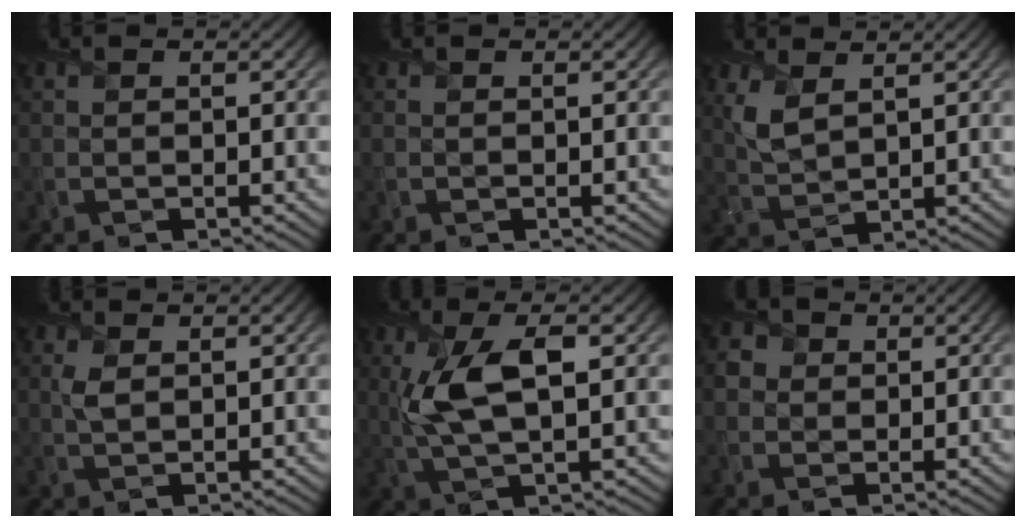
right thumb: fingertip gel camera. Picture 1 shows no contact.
{"total": 0.0}
{"total": 4.1, "force": [2.2, 1.9, 2.8], "torque": [-0.080, -0.003, 0.050]}
{"total": 1.7, "force": [0.7, 0.9, 1.3], "torque": [-0.035, -0.002, 0.016]}
{"total": 8.0, "force": [1.3, 2.8, 7.4], "torque": [-0.165, 0.002, 0.024]}
{"total": 2.0, "force": [0.2, 2.0, 0.2], "torque": [-0.007, 0.000, 0.003]}